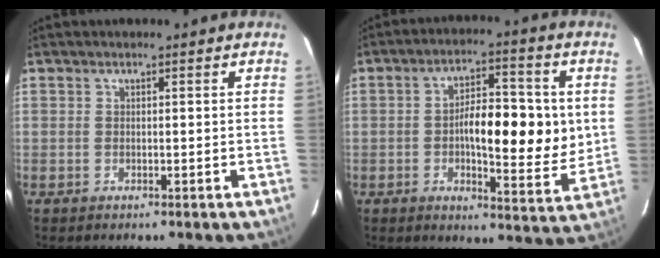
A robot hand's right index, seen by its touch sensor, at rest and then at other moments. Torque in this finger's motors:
{"motor_torque": [0.51, -0.04, 0.31, 0.09]}